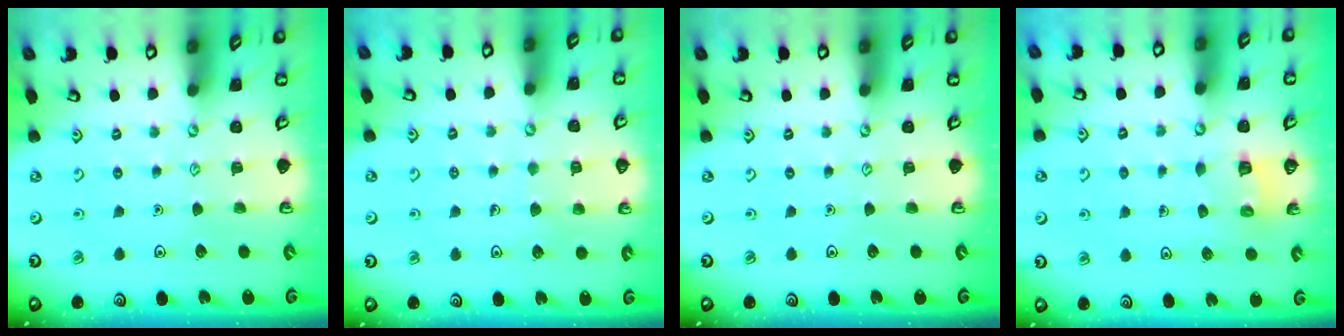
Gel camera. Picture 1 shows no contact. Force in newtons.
{"total": 4.3, "press": 4.3, "slide": 0.2}
{"total": 0.0}
{"total": 5.8, "press": 5.8, "slide": 0.3}